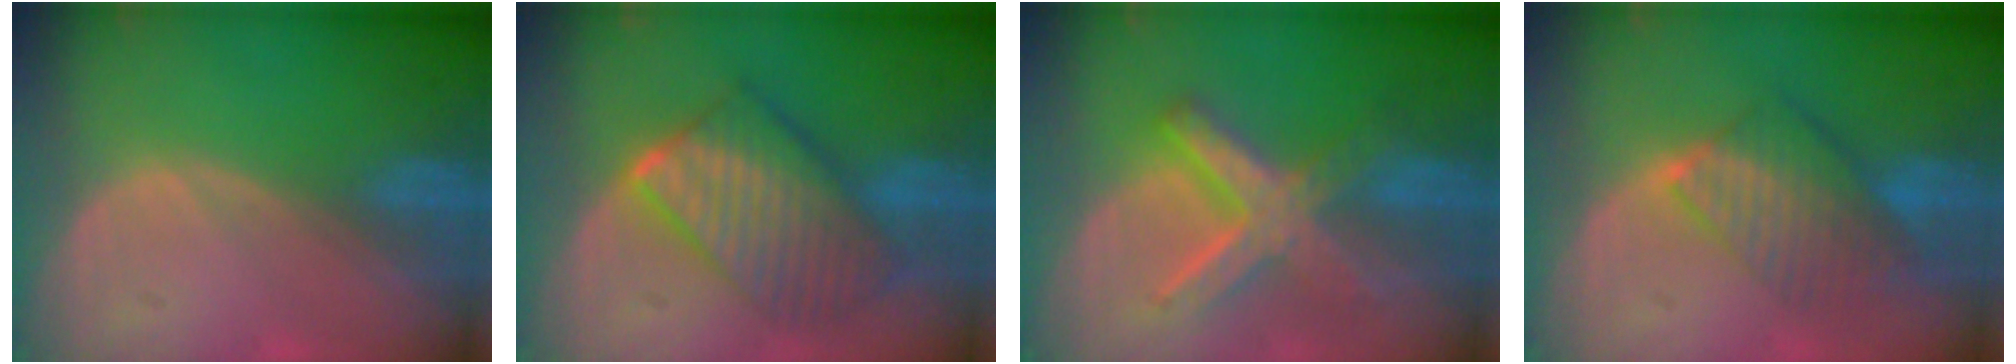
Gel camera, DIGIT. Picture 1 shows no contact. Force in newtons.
{"total": 10.2, "press": 10.2, "slide": 0.8}
{"total": 8.6, "press": 8.6, "slide": 0.7}
{"total": 8.0, "press": 7.1, "slide": 3.7}